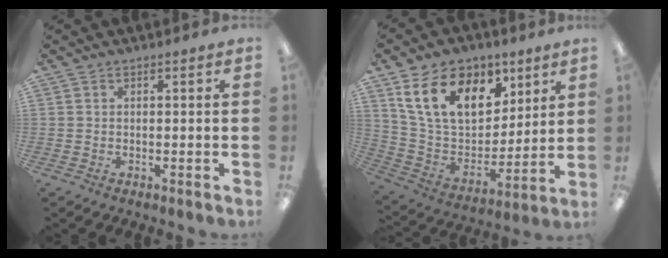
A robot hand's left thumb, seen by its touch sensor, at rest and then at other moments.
{"total": 18.7, "force": [9.8, 11.8, 10.7], "torque": [-0.204, -0.018, 0.183]}